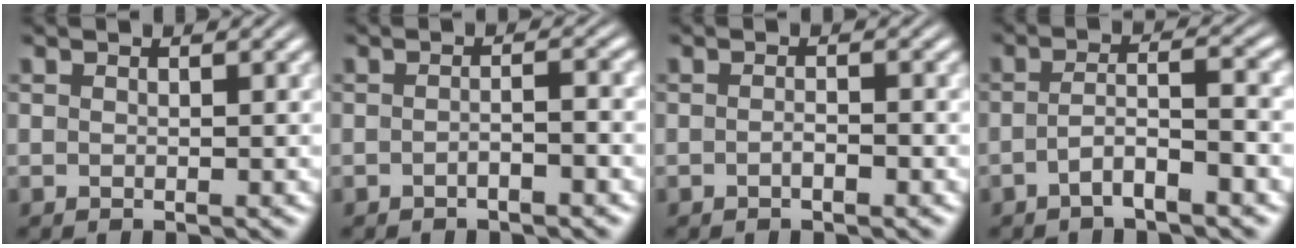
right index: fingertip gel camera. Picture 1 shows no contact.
{"total": 1.4, "force": [-1.0, 0.0, 0.9], "torque": [-0.002, 0.004, -0.021]}
{"total": 1.0, "force": [-0.7, 0.2, 0.6], "torque": [-0.001, 0.004, -0.016]}
{"total": 3.1, "force": [-2.0, 0.5, 2.3], "torque": [-0.030, -0.002, -0.035]}